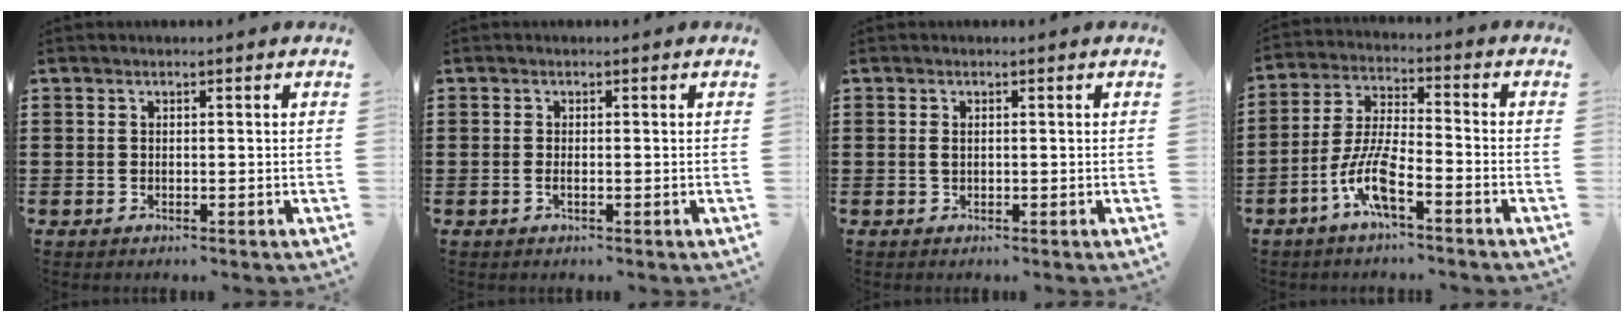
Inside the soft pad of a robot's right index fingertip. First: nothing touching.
{"total": 0.9, "force": [-0.4, 0.1, 0.8], "torque": [-0.015, -0.005, -0.006]}
{"total": 1.0, "force": [0.1, 0.4, 0.9], "torque": [-0.026, -0.001, -0.002]}
{"total": 8.4, "force": [-4.7, 1.8, 6.7], "torque": [-0.163, -0.012, -0.095]}